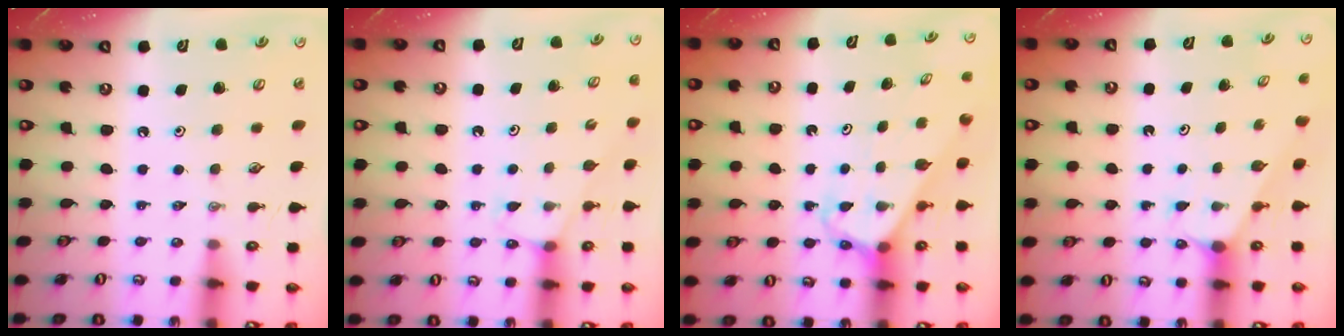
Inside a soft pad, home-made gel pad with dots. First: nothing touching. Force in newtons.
{"total": 5.3, "press": 5.2, "slide": 0.7}
{"total": 3.5, "press": 3.5, "slide": 0.5}
{"total": 1.0, "press": 0.9, "slide": 0.2}